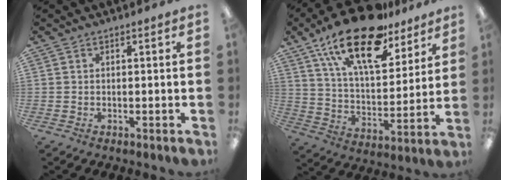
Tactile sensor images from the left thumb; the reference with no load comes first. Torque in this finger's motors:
{"motor_torque": [0.56, 0.53, 1.63, -1.14, 0.50]}